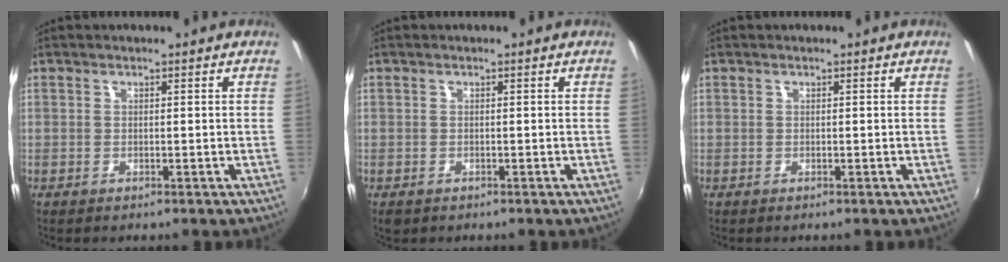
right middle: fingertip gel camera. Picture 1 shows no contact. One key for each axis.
{"total": 1.3, "fx": -0.8, "fy": 0.9, "fz": 0.5, "tx": -0.013, "ty": -0.005, "tz": -0.012}
{"total": 0.0}